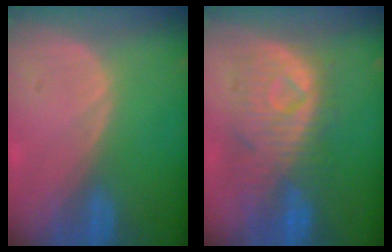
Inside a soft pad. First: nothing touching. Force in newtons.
{"total": 9.8, "press": 9.1, "slide": 3.6}